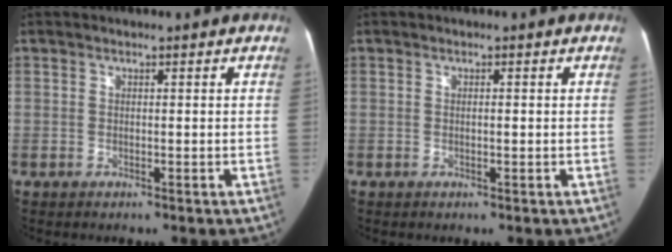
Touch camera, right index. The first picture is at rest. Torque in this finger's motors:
{"motor_torque": [-0.16, 0.11, -0.03, -0.01]}